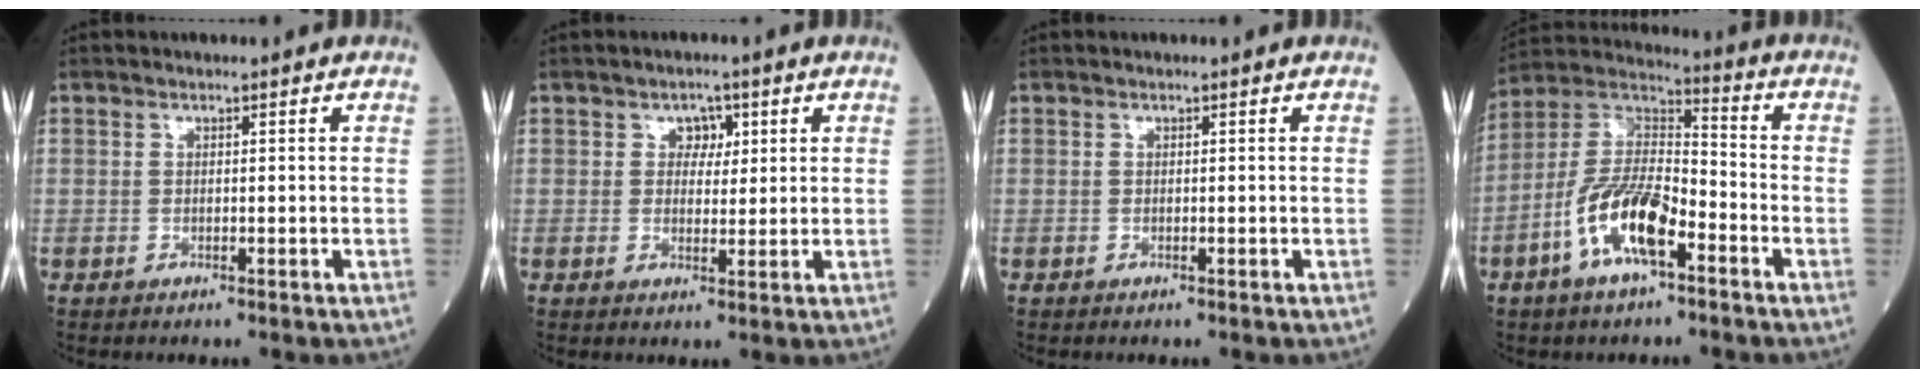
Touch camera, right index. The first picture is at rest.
{"total": 2.8, "force": [1.1, 2.1, 1.6], "torque": [-0.013, 0.003, 0.015]}
{"total": 0.0}
{"total": 12.6, "force": [-5.6, 4.1, 10.5], "torque": [-0.222, 0.007, -0.107]}